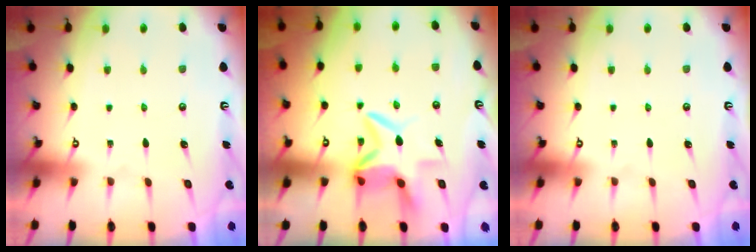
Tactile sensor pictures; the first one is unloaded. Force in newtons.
{"total": 8.2, "press": 8.2, "slide": 1.1}
{"total": 0.0}